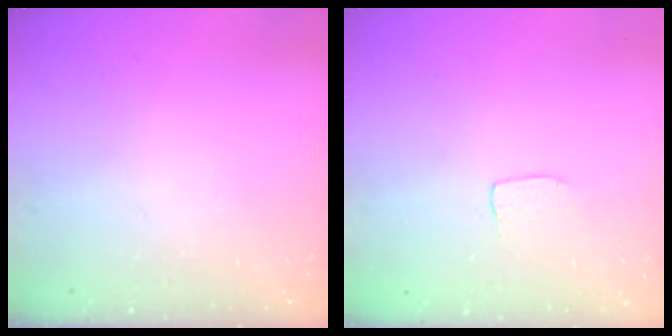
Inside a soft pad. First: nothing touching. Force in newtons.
{"total": 3.4, "press": 3.4, "slide": 0.1}